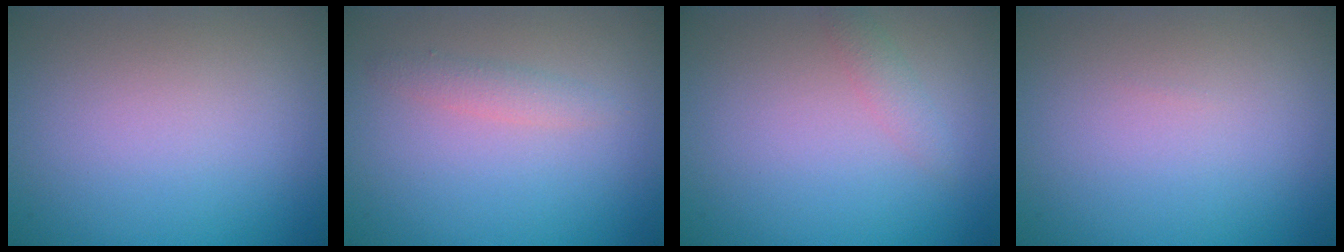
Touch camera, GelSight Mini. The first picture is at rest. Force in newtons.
{"total": 1.4, "press": 1.4, "slide": 0.1}
{"total": 1.2, "press": 1.2, "slide": 0.1}
{"total": 0.0}